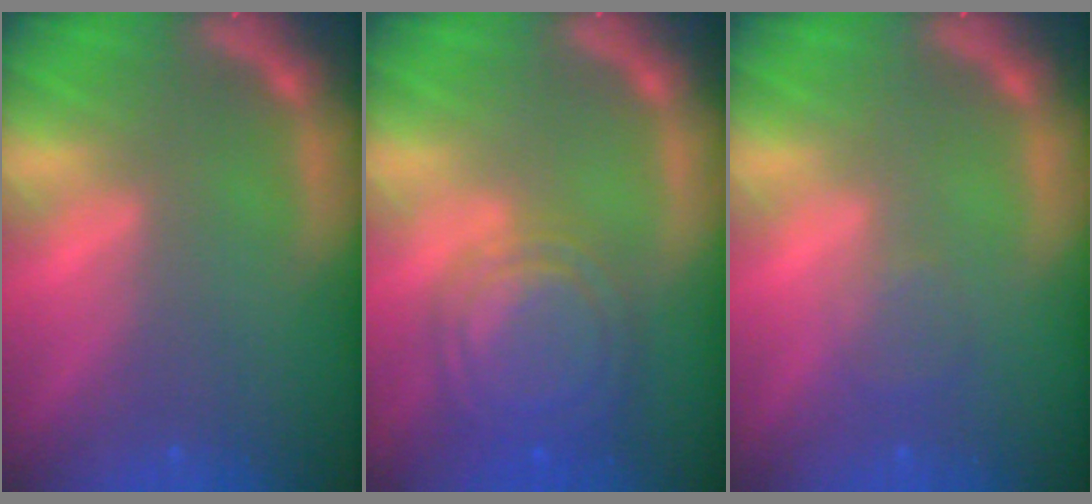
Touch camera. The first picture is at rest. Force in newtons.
{"total": 8.0}
{"total": 1.5}